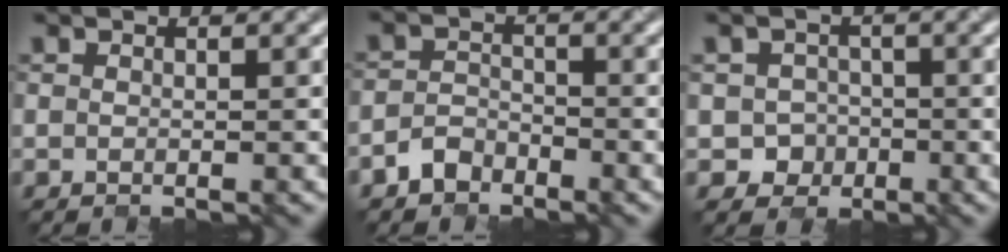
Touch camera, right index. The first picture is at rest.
{"total": 2.1, "force": [-1.8, 1.1, 0.3], "torque": [-0.002, 0.006, -0.039]}
{"total": 2.4, "force": [-0.7, 2.3, 0.3], "torque": [0.006, -0.002, -0.014]}